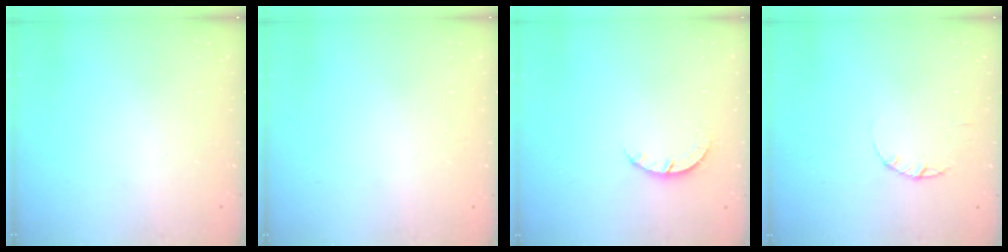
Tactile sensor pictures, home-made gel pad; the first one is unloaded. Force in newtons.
{"total": 2.5, "press": 2.5, "slide": 0.2}
{"total": 3.2, "press": 3.2, "slide": 0.4}
{"total": 1.7, "press": 1.7, "slide": 0.3}